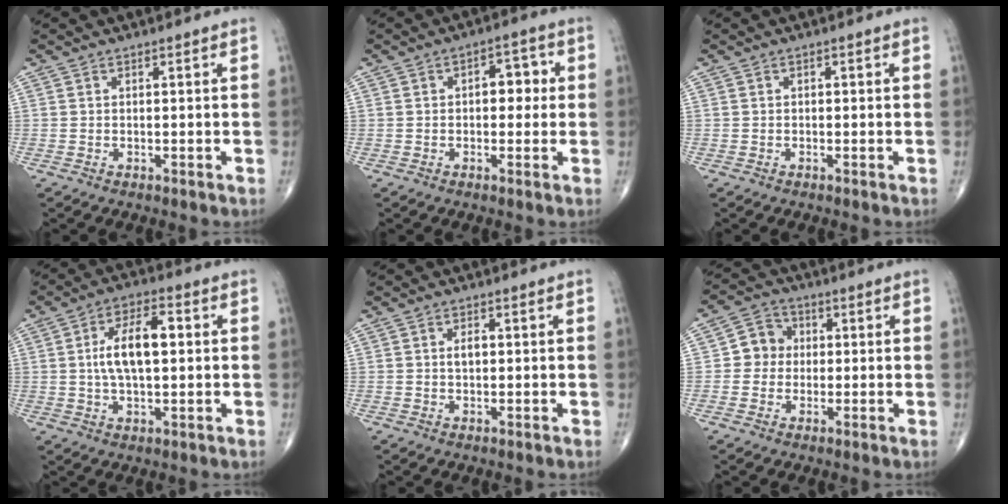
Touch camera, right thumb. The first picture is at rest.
{"total": 5.4, "force": [0.5, 3.3, 4.2], "torque": [-0.032, 0.014, 0.001]}
{"total": 0.0}
{"total": 9.1, "force": [1.1, 4.1, 8.1], "torque": [-0.141, 0.011, 0.016]}
{"total": 2.1, "force": [0.2, 1.3, 1.7], "torque": [-0.027, 0.003, 0.002]}
{"total": 5.9, "force": [0.2, 5.5, 2.2], "torque": [-0.009, 0.012, -0.009]}